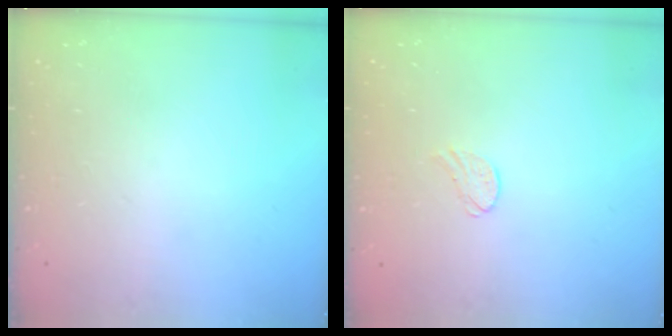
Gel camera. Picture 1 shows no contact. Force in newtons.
{"total": 5.3, "press": 5.3, "slide": 0.5}